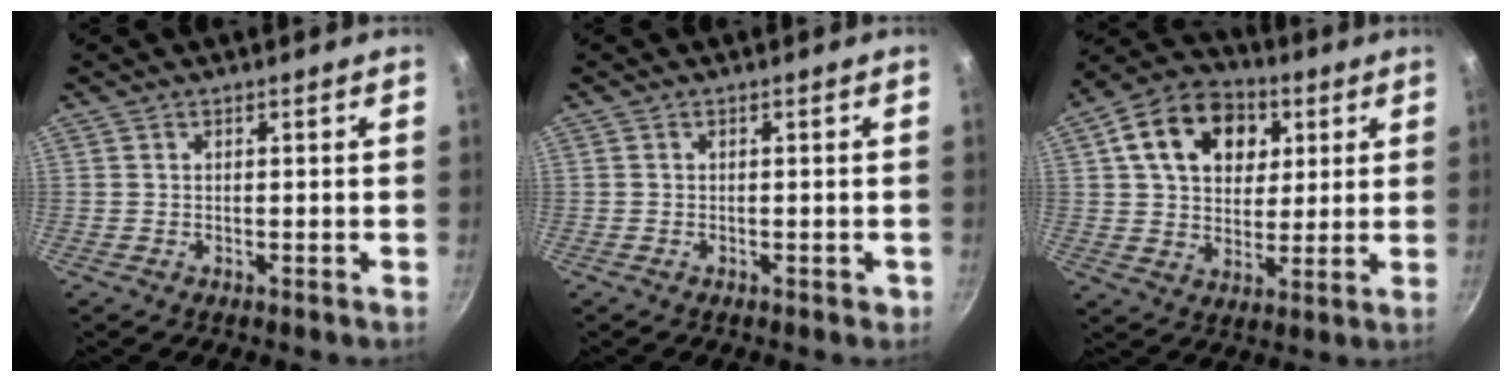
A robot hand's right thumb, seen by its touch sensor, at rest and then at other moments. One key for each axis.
{"total": 1.1, "fx": -0.4, "fy": 0.8, "fz": 0.6, "tx": 0.000, "ty": 0.004, "tz": -0.005}
{"total": 16.6, "fx": 5.5, "fy": 12.2, "fz": 9.8, "tx": -0.136, "ty": 0.007, "tz": 0.082}